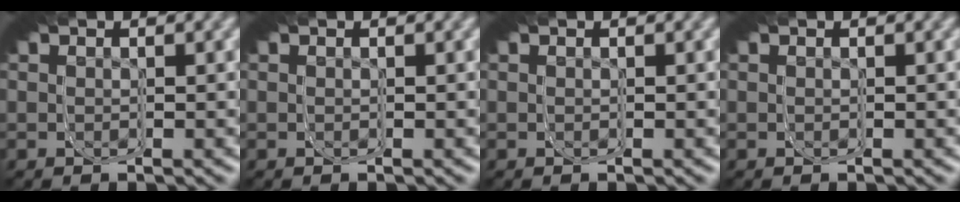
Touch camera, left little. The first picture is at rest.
{"total": 0.0}
{"total": 0.0}
{"total": 0.0}